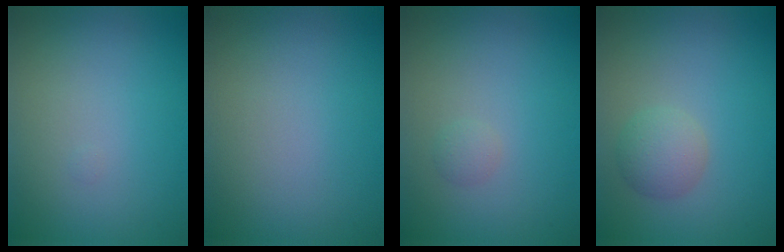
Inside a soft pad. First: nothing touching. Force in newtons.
{"total": 0.0}
{"total": 0.7, "press": 0.7, "slide": 0.0}
{"total": 2.4, "press": 2.4, "slide": 0.1}